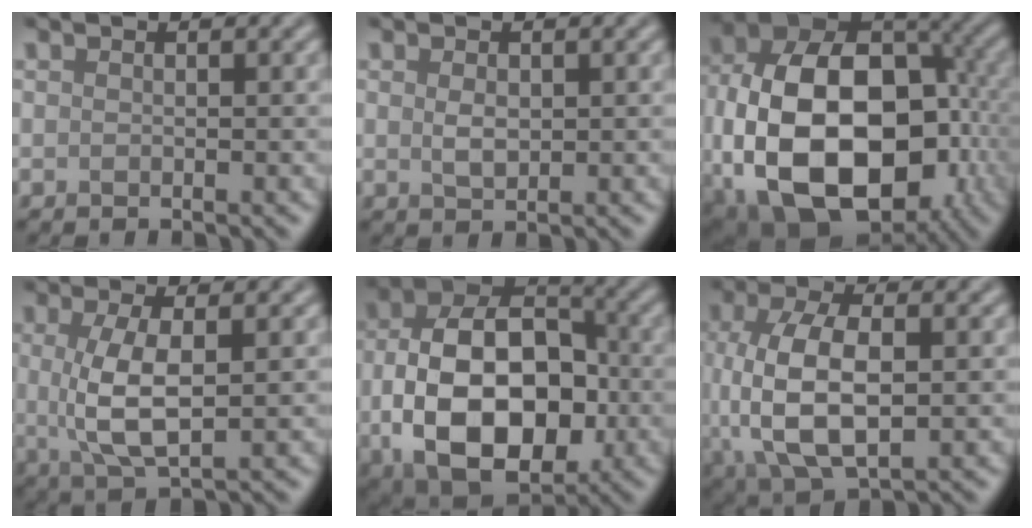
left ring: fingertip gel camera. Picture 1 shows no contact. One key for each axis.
{"total": 1.7, "fx": 0.3, "fy": 1.1, "fz": 1.3, "tx": -0.029, "ty": -0.003, "tz": 0.008}
{"total": 19.0, "fx": -3.3, "fy": 12.7, "fz": 13.8, "tx": -0.245, "ty": -0.027, "tz": -0.035}
{"total": 5.2, "fx": 0.4, "fy": 1.8, "fz": 4.9, "tx": -0.105, "ty": -0.004, "tz": 0.009}
{"total": 14.4, "fx": -2.2, "fy": 9.4, "fz": 10.7, "tx": -0.181, "ty": -0.014, "tz": -0.038}
{"total": 8.9, "fx": -0.4, "fy": 4.6, "fz": 7.6, "tx": -0.164, "ty": -0.005, "tz": -0.004}